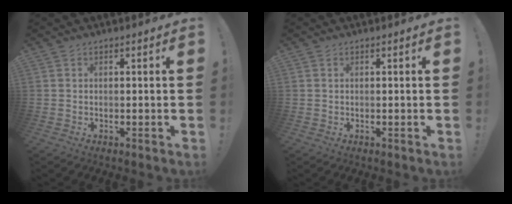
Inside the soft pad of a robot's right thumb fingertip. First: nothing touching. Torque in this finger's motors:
{"motor_torque": [0.08, 0.27, -0.10, 0.03, 0.04]}